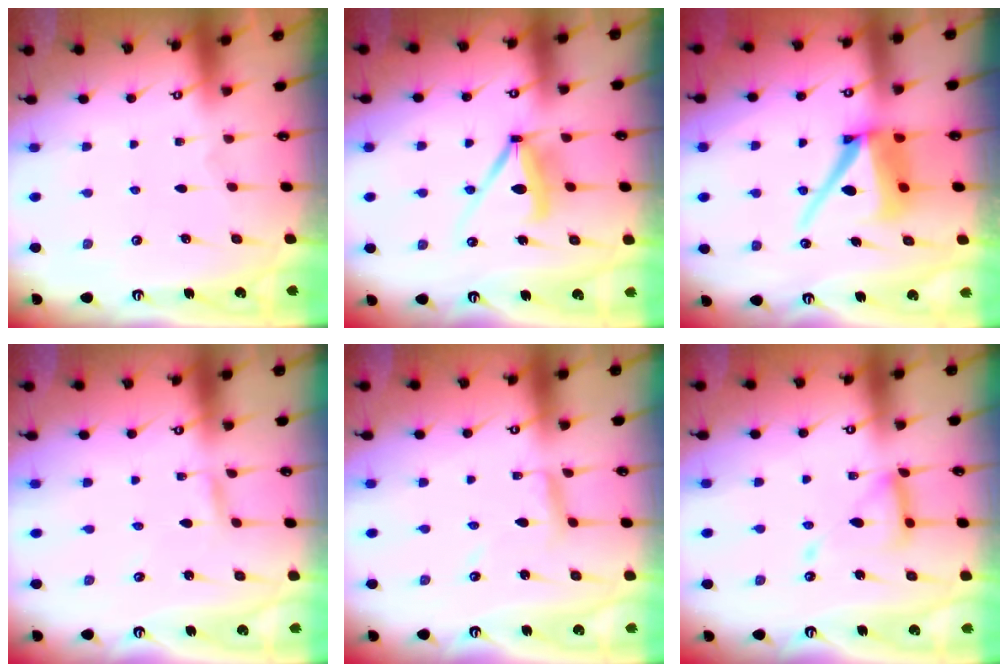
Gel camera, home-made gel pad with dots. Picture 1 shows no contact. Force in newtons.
{"total": 11.1, "press": 11.1, "slide": 0.6}
{"total": 12.1, "press": 11.9, "slide": 1.6}
{"total": 2.5, "press": 2.5, "slide": 0.2}
{"total": 4.9, "press": 4.9, "slide": 0.3}
{"total": 12.7, "press": 12.7, "slide": 1.3}